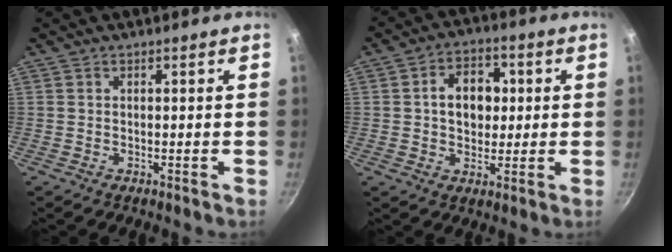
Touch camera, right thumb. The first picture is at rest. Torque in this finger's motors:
{"motor_torque": [0.48, 0.76, 0.59, -0.46, -0.01]}